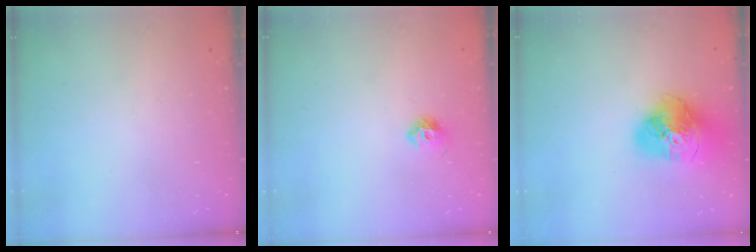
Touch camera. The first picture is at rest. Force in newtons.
{"total": 6.8, "press": 6.7, "slide": 1.1}
{"total": 21.0, "press": 20.9, "slide": 2.1}